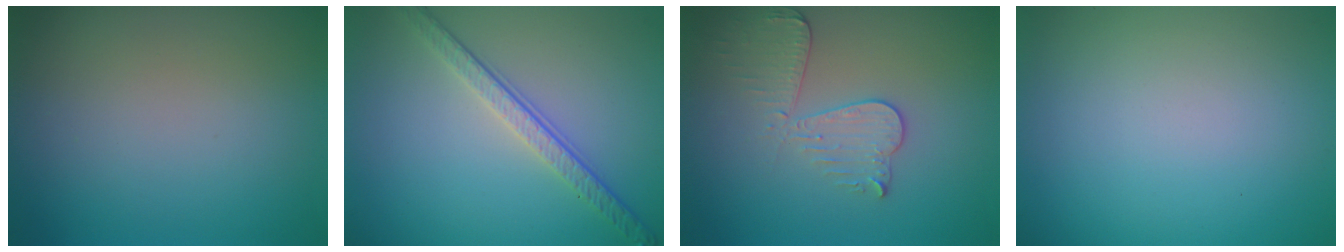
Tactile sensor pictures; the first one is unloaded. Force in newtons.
{"total": 3.8, "press": 2.8, "slide": 2.6}
{"total": 3.3, "press": 2.9, "slide": 1.4}
{"total": 0.0}